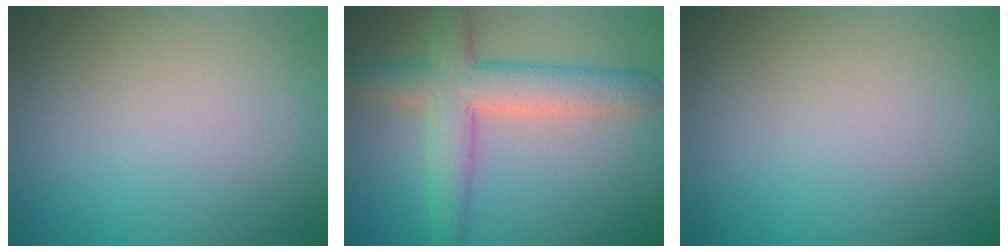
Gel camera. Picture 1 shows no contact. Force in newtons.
{"total": 5.6, "press": 5.6, "slide": 0.2}
{"total": 0.0}